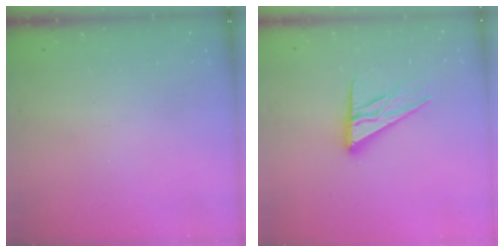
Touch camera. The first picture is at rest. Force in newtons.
{"total": 13.9, "press": 13.8, "slide": 1.3}